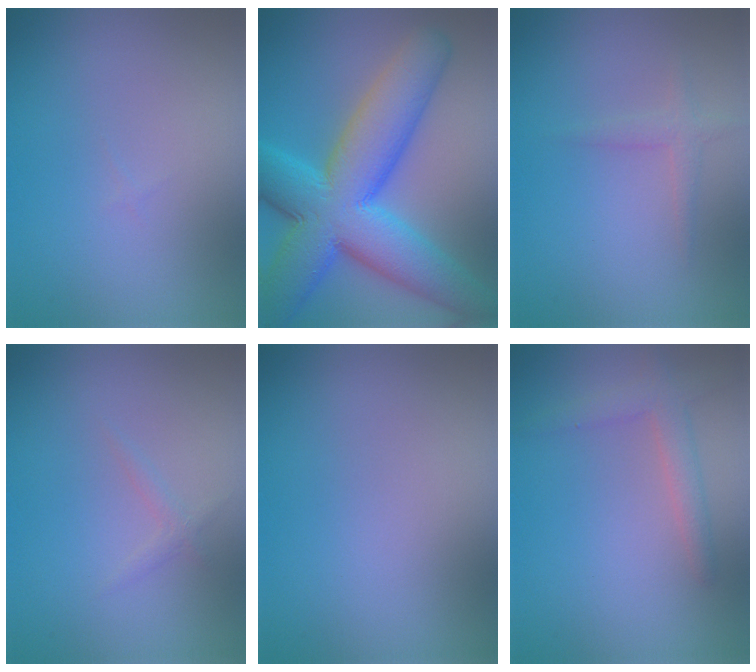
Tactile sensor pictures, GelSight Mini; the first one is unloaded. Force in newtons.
{"total": 12.7, "press": 12.7, "slide": 0.4}
{"total": 1.3, "press": 1.3, "slide": 0.0}
{"total": 0.8, "press": 0.8, "slide": 0.0}
{"total": 0.0}
{"total": 2.5, "press": 2.5, "slide": 0.1}